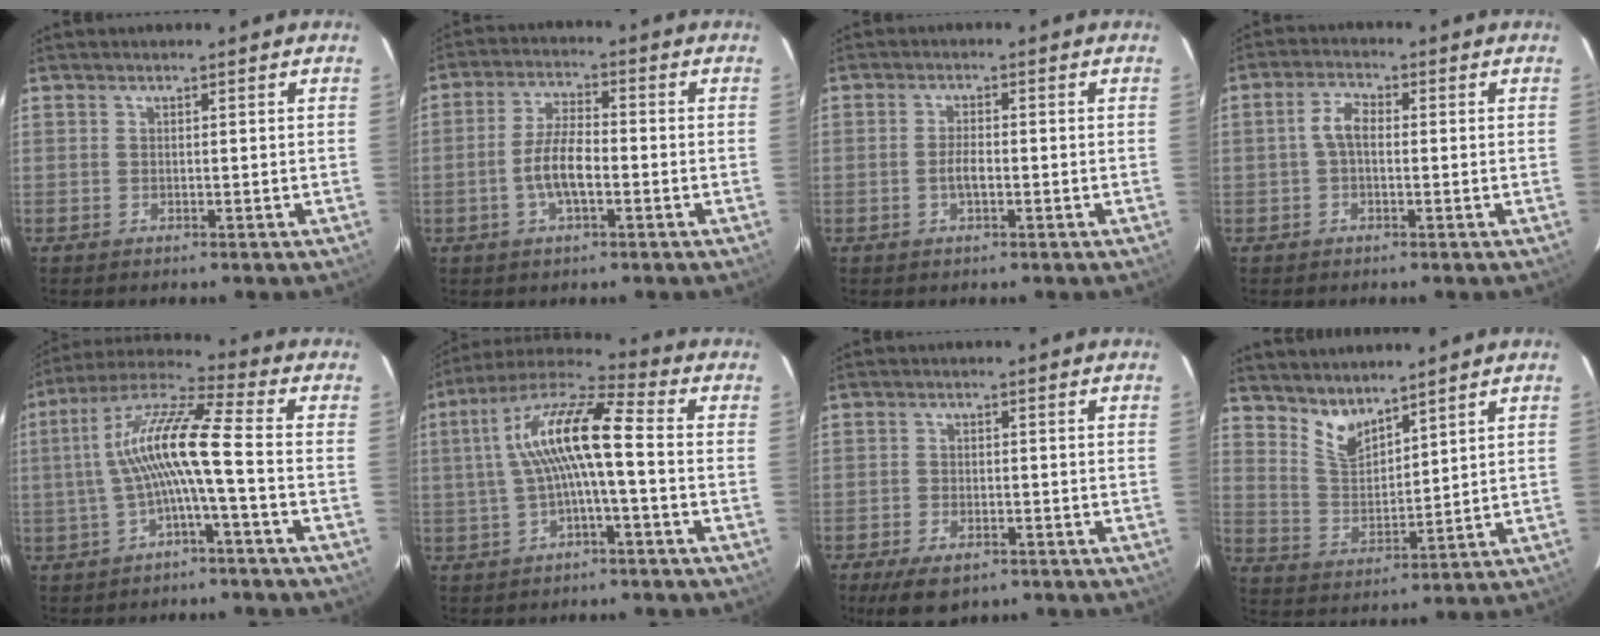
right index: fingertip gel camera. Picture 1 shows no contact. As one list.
[{"total": 6.9, "force": [-2.1, 2.2, 6.2], "torque": [-0.124, 0.005, -0.040]}, {"total": 2.6, "force": [-0.8, 0.9, 2.4], "torque": [-0.047, 0.000, -0.016]}, {"total": 3.8, "force": [-0.1, 2.1, 3.2], "torque": [-0.066, 0.012, -0.002]}, {"total": 11.8, "force": [-1.9, 0.4, 11.6], "torque": [-0.237, 0.019, -0.035]}, {"total": 12.3, "force": [-0.3, 2.1, 12.1], "torque": [-0.239, 0.025, -0.009]}, {"total": 7.1, "force": [-4.9, 3.3, 4.0], "torque": [-0.092, -0.015, -0.077]}, {"total": 6.7, "force": [5.6, 2.3, 2.8], "torque": [-0.049, -0.005, 0.115]}]